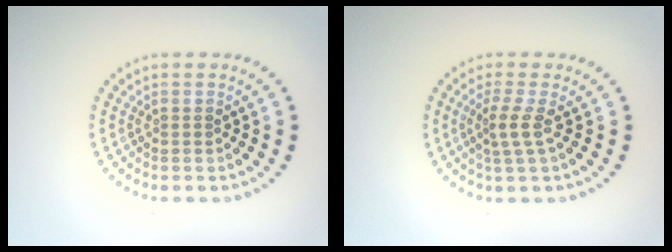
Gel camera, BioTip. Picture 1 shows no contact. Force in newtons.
{"total": 2.0, "press": 1.3, "slide": 1.4}